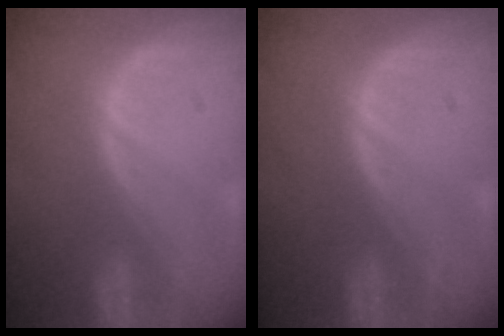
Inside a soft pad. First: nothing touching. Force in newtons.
{"total": 0.0}